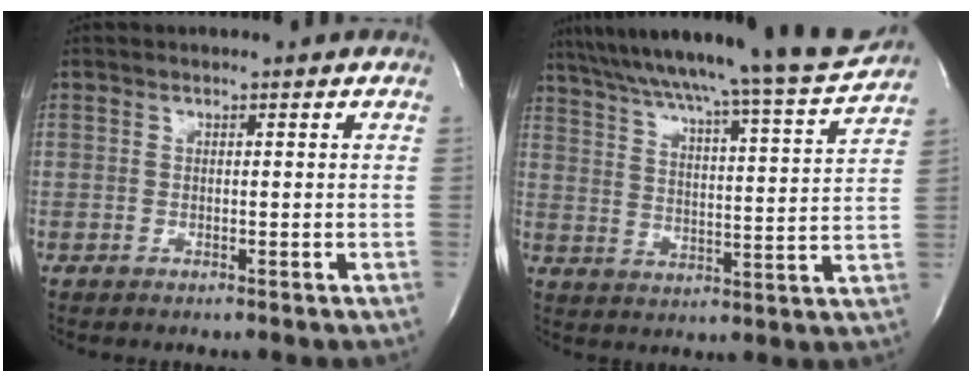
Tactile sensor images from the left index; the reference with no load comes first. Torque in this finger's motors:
{"motor_torque": [0.63, -0.63, 0.41, 0.17]}